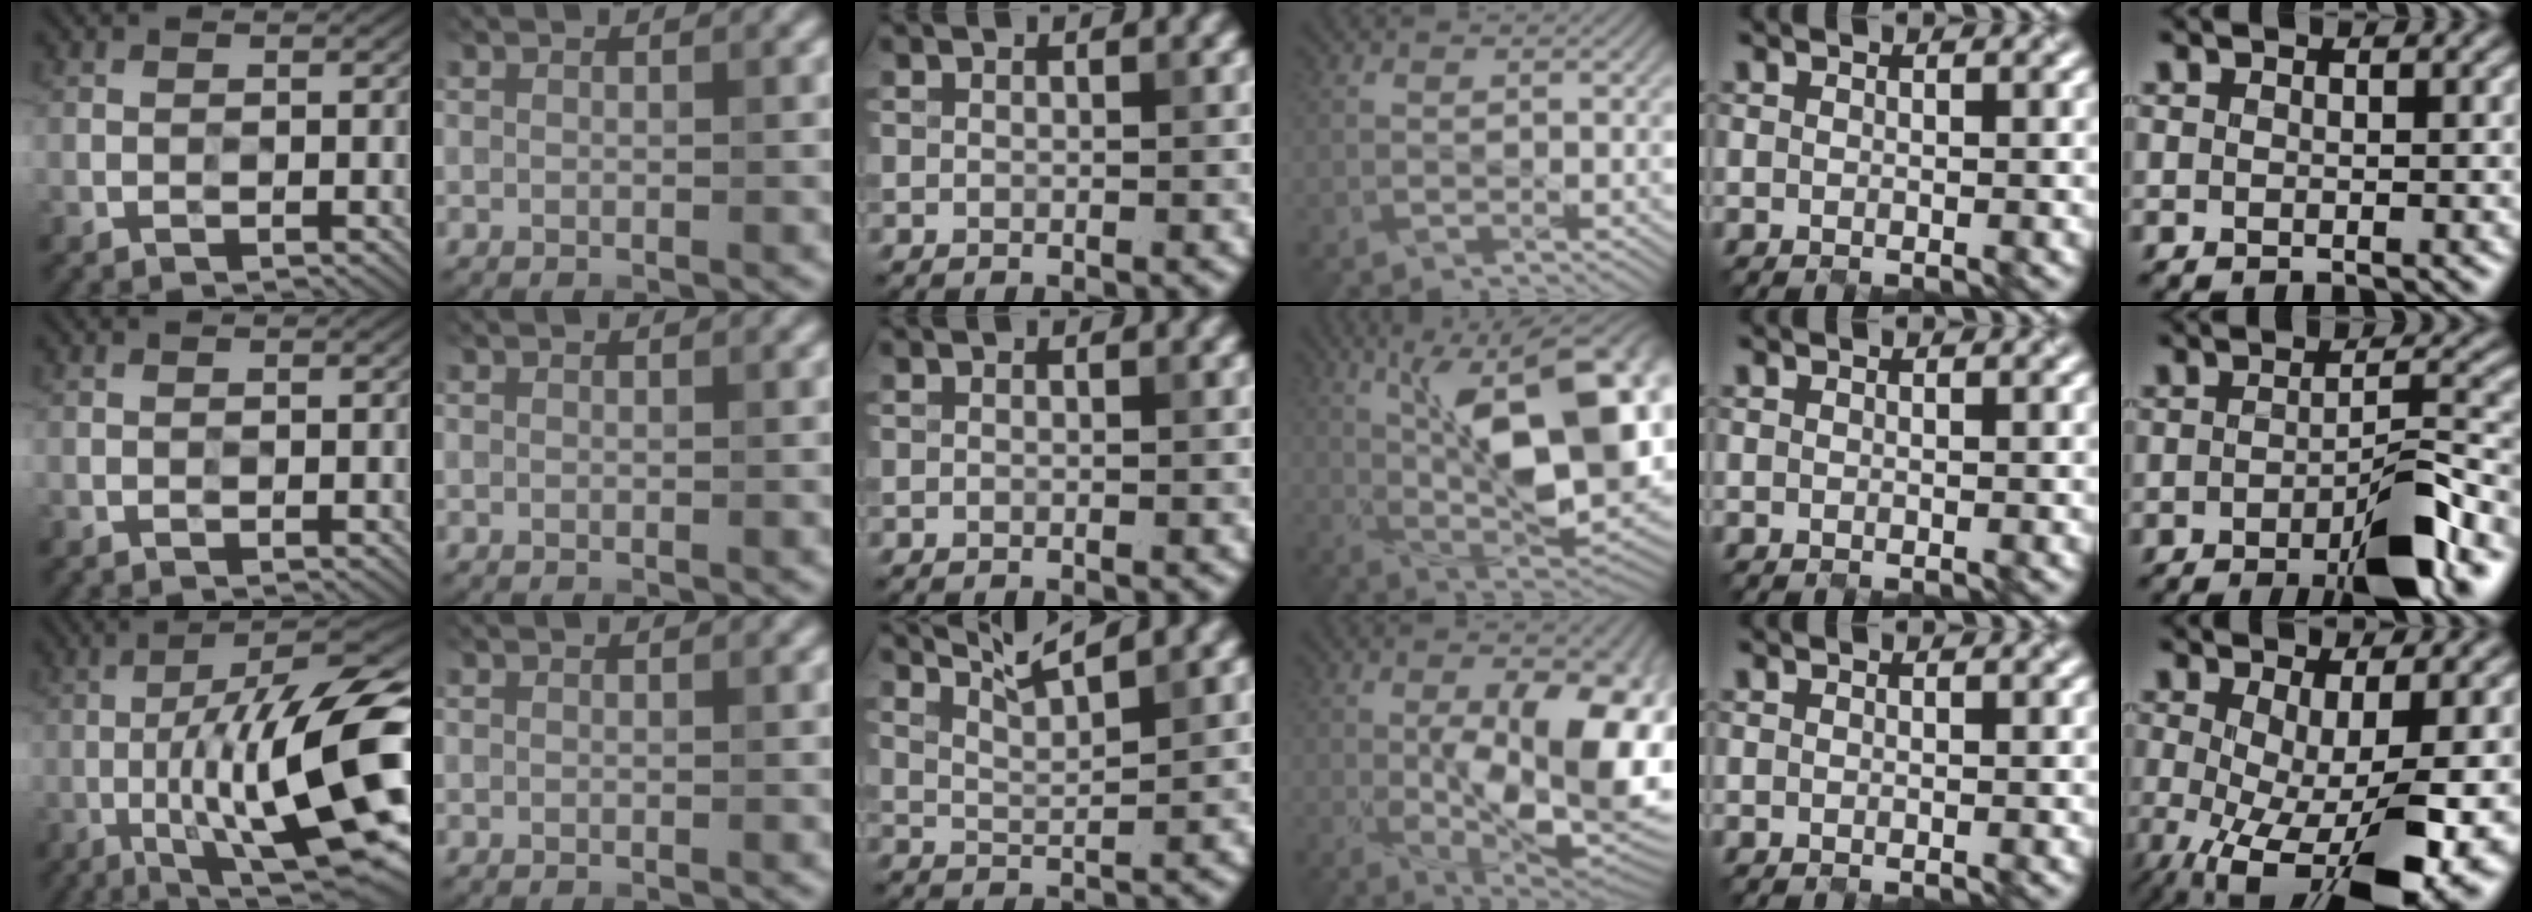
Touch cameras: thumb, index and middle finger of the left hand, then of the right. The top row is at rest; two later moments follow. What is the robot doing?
{"motion": "open", "object": "hinged tin"}